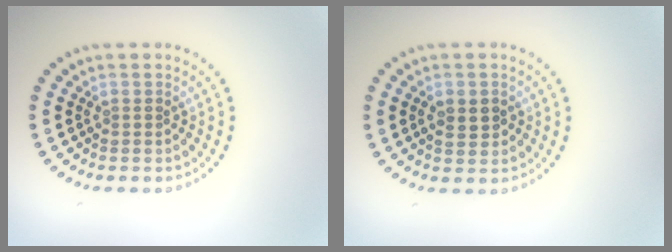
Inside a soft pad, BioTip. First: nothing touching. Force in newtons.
{"total": 1.5, "press": 1.5, "slide": 0.1}